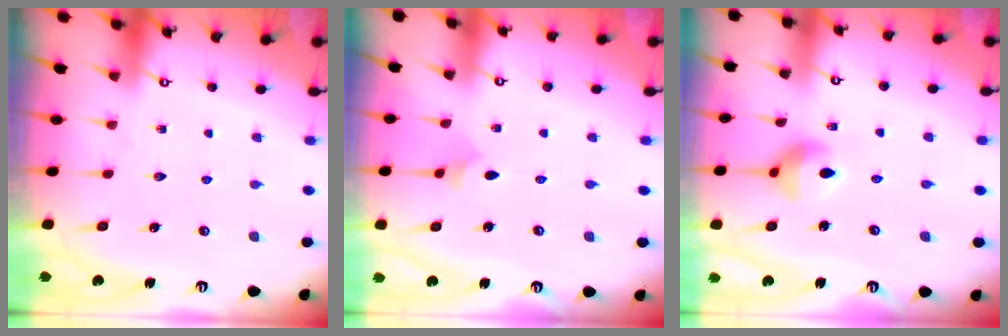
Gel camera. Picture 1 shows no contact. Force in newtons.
{"total": 2.3, "press": 2.2, "slide": 0.6}
{"total": 8.8, "press": 8.5, "slide": 2.2}